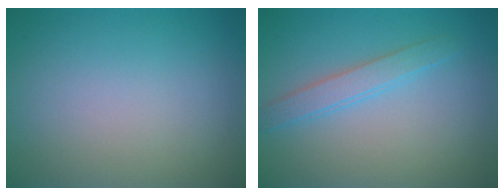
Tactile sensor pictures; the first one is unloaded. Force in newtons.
{"total": 1.7, "press": 1.7, "slide": 0.1}